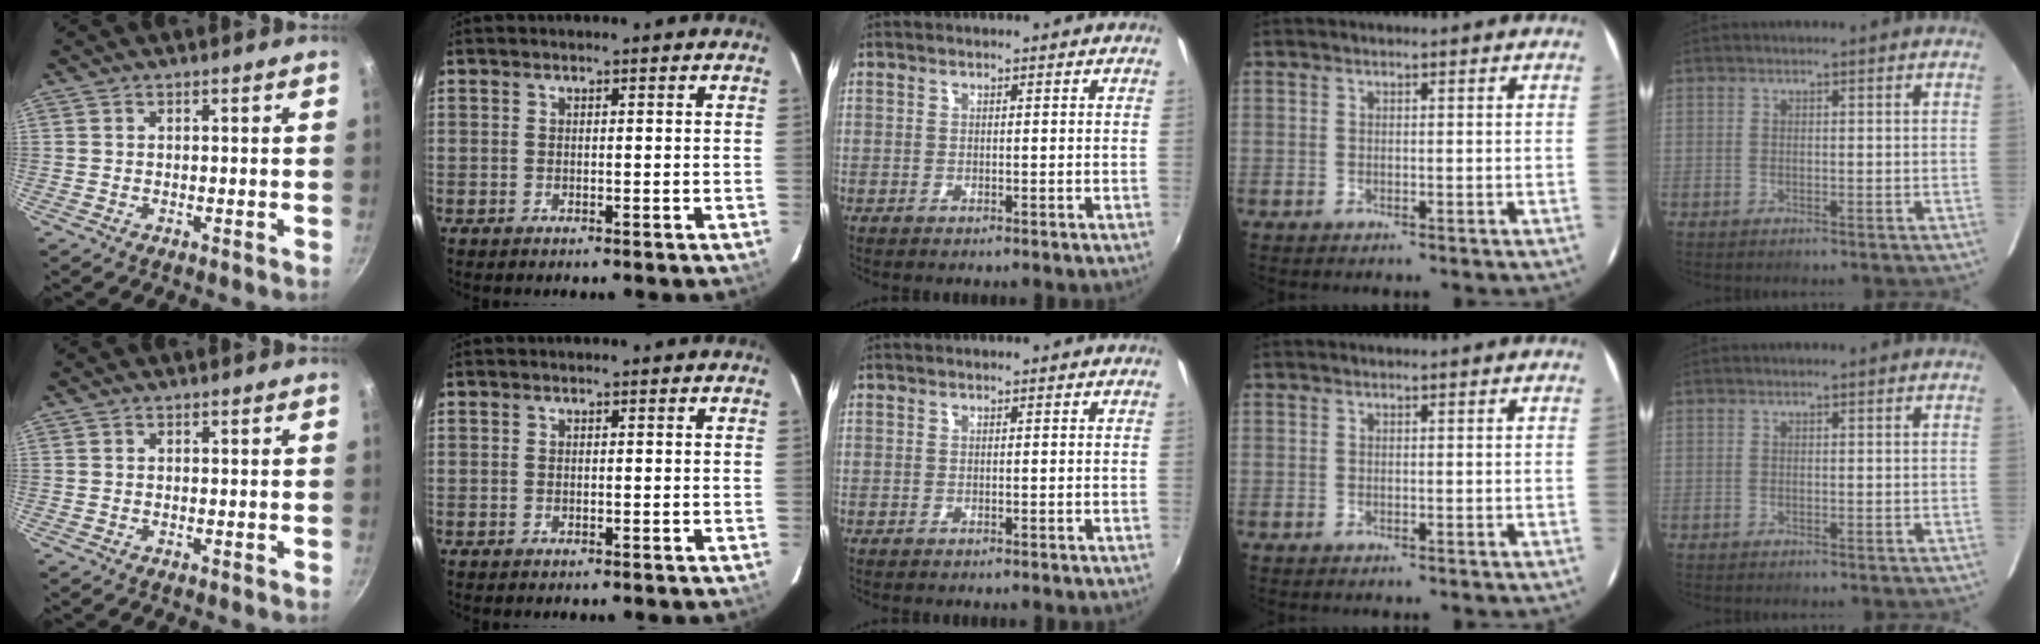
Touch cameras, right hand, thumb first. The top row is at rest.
{}